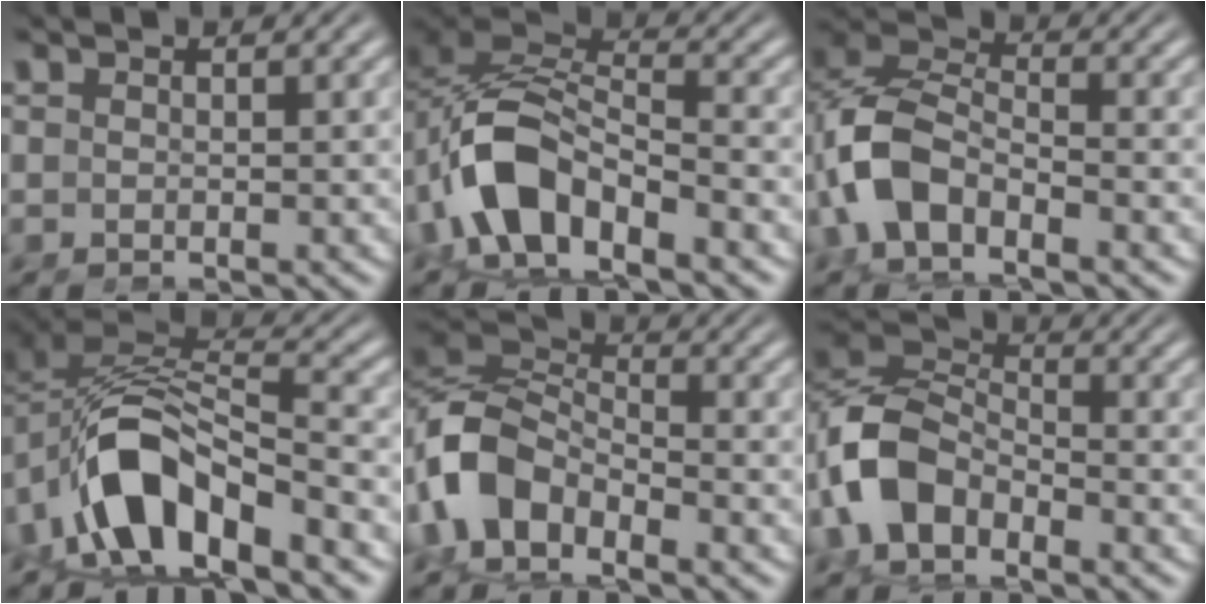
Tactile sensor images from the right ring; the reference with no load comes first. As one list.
[{"total": 9.1, "force": [-2.3, 6.6, 5.9], "torque": [-0.148, -0.017, -0.048]}, {"total": 7.8, "force": [-1.8, 6.0, 4.5], "torque": [-0.137, -0.019, -0.034]}, {"total": 9.9, "force": [-3.1, 6.4, 6.9], "torque": [-0.154, -0.020, -0.057]}, {"total": 7.8, "force": [-1.8, 6.0, 4.7], "torque": [-0.134, -0.015, -0.036]}, {"total": 7.3, "force": [-2.0, 5.9, 3.8], "torque": [-0.117, -0.013, -0.040]}]